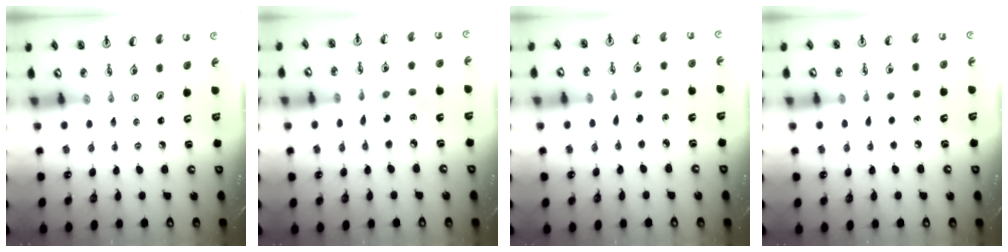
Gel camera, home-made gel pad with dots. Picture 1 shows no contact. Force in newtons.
{"total": 8.5, "press": 8.4, "slide": 0.6}
{"total": 3.3, "press": 3.3, "slide": 0.3}
{"total": 6.0, "press": 6.0, "slide": 0.7}